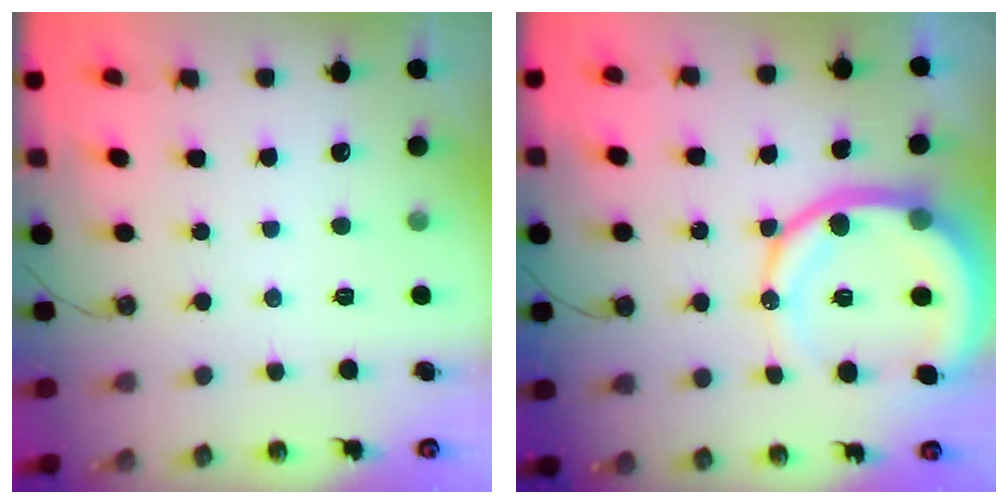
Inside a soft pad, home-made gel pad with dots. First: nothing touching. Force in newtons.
{"total": 16.8, "press": 16.6, "slide": 2.4}